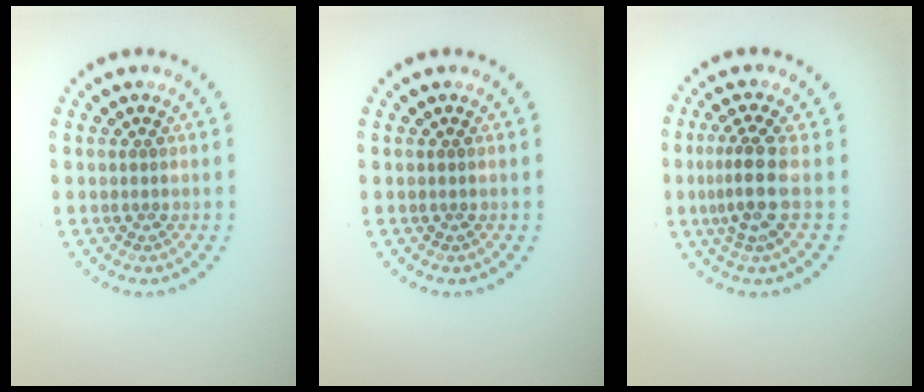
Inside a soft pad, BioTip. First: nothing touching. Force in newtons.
{"total": 0.0}
{"total": 3.2, "press": 2.3, "slide": 2.1}